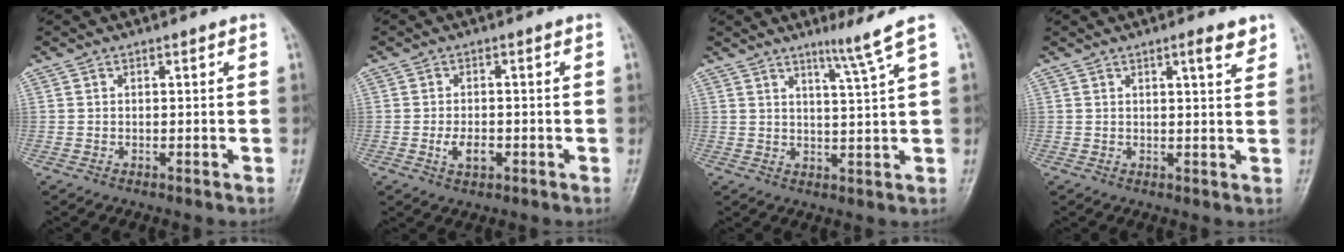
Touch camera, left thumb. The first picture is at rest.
{"total": 3.5, "force": [-1.1, 2.1, 2.6], "torque": [-0.042, 0.004, -0.016]}
{"total": 5.3, "force": [3.4, -1.4, 3.8], "torque": [-0.066, -0.031, 0.060]}
{"total": 3.5, "force": [2.3, 0.7, 2.6], "torque": [-0.030, -0.013, 0.034]}